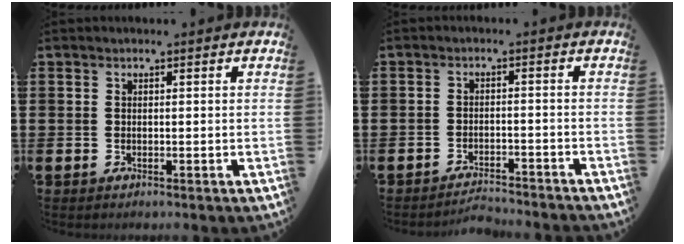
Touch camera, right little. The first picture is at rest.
{"total": 2.3, "force": [-2.3, -0.1, 0.0], "torque": [-0.005, 0.004, -0.049]}